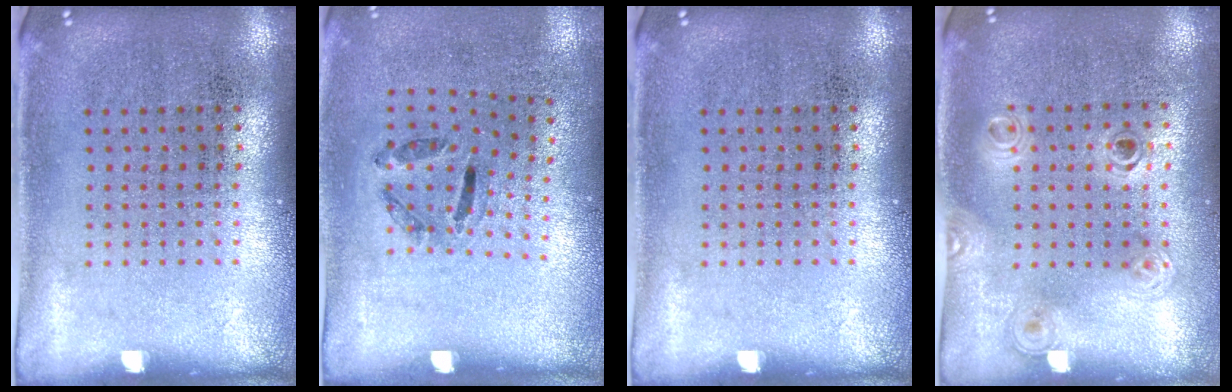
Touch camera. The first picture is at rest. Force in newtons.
{"total": 1.3, "press": 0.6, "slide": 1.1}
{"total": 0.0}
{"total": 1.2, "press": 1.0, "slide": 0.6}